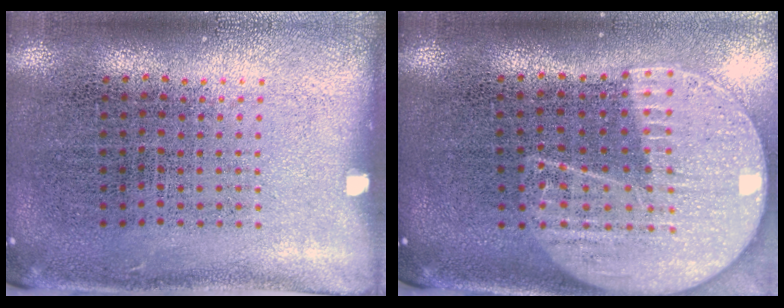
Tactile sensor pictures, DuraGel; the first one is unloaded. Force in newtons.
{"total": 2.3, "press": 2.0, "slide": 1.1}